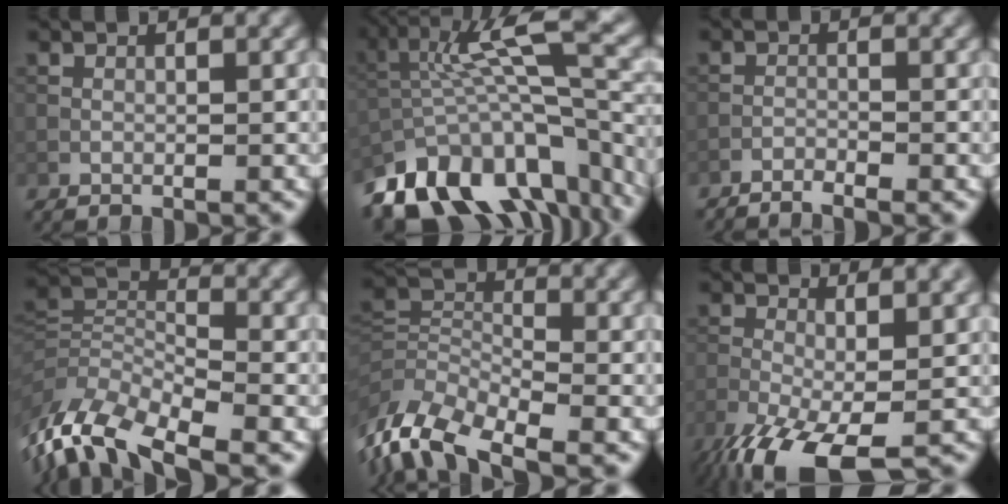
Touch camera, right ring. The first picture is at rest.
{"total": 14.1, "force": [-7.5, 6.6, 10.0], "torque": [-0.189, 0.010, -0.118]}
{"total": 2.1, "force": [-2.0, 0.0, 0.7], "torque": [-0.023, -0.003, -0.040]}
{"total": 10.5, "force": [-7.0, 3.7, 7.0], "torque": [-0.138, -0.006, -0.142]}
{"total": 9.7, "force": [-6.4, 4.1, 6.0], "torque": [-0.123, -0.009, -0.131]}
{"total": 10.8, "force": [-5.2, 3.6, 8.7], "torque": [-0.184, -0.041, -0.089]}